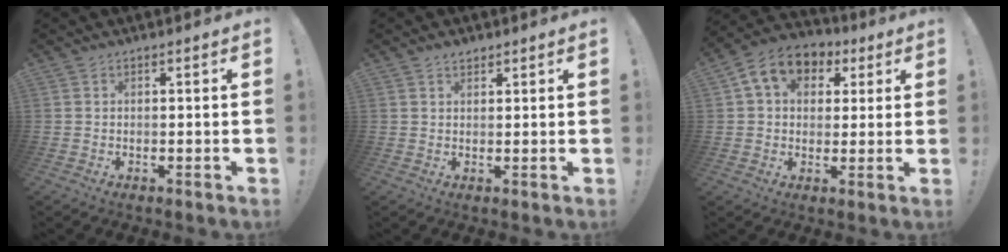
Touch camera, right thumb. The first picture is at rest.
{"total": 1.9, "force": [1.5, 0.9, 0.7], "torque": [-0.003, -0.008, 0.026]}
{"total": 11.4, "force": [4.2, 8.6, 6.3], "torque": [-0.098, -0.005, 0.084]}